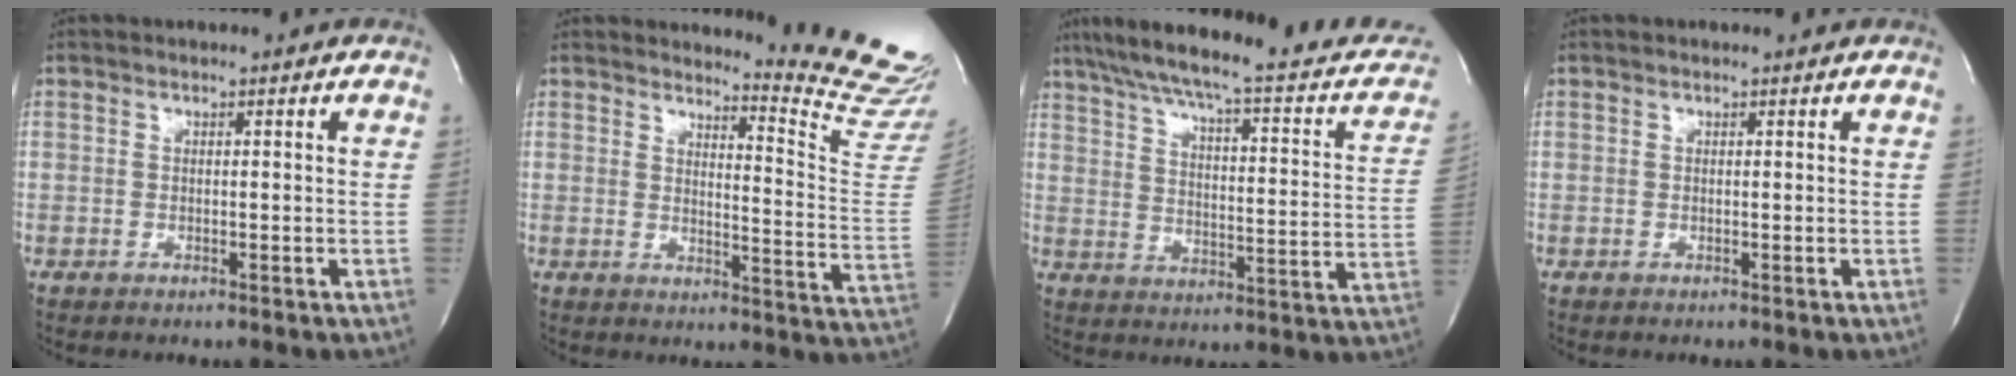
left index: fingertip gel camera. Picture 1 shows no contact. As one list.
[{"total": 13.1, "force": [12.9, -1.6, 1.4], "torque": [-0.010, -0.150, 0.129]}, {"total": 26.6, "force": [22.1, 4.5, 14.0], "torque": [-0.214, -0.009, 0.285]}, {"total": 0.8, "force": [0.7, 0.1, 0.2], "torque": [-0.009, 0.005, 0.009]}]